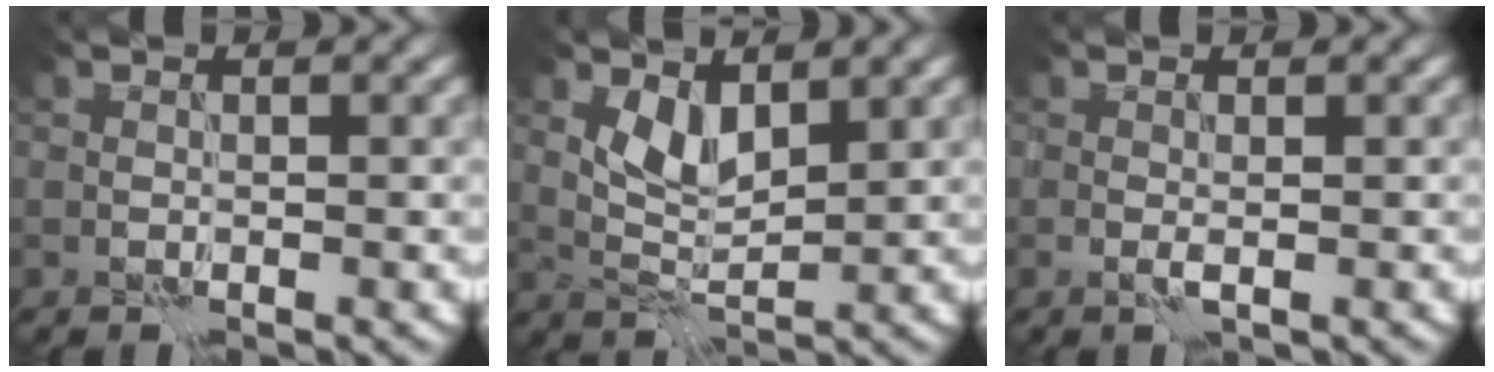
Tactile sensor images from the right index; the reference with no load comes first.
{"total": 2.4, "force": [1.6, 0.6, 1.6], "torque": [-0.035, -0.006, 0.038]}
{"total": 0.8, "force": [-0.3, 0.0, 0.8], "torque": [-0.020, -0.002, -0.006]}